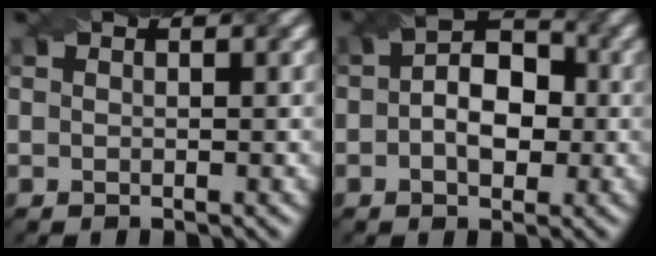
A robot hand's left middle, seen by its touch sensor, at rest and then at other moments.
{"total": 4.6, "force": [-0.8, 3.2, 3.2], "torque": [-0.033, 0.011, -0.003]}